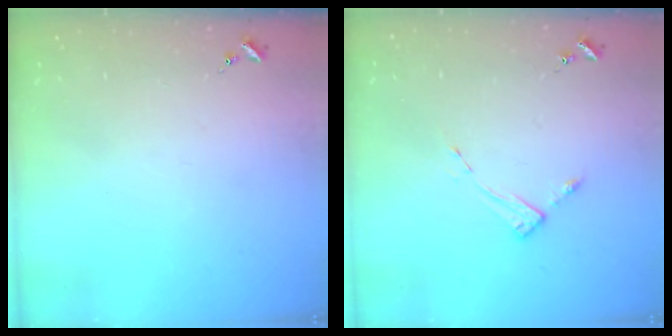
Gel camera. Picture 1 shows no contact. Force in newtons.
{"total": 2.7, "press": 2.7, "slide": 0.4}